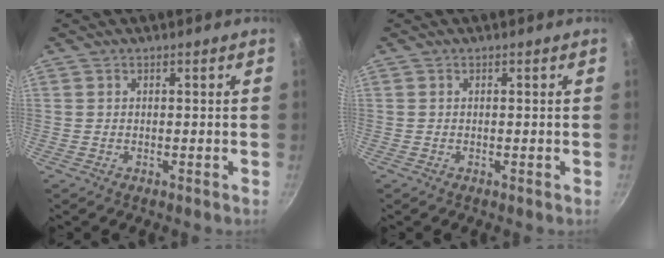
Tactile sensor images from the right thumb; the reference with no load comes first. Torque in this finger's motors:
{"motor_torque": [2.55, 2.46, 0.50, -0.20, -0.03]}